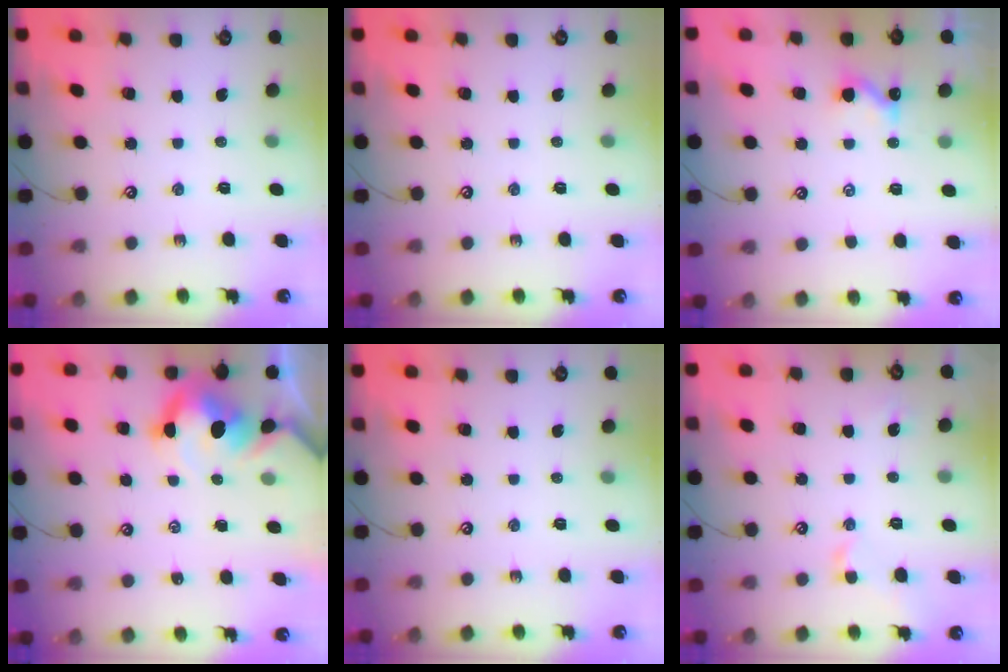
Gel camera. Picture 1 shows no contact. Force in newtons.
{"total": 0.0}
{"total": 0.0}
{"total": 7.3, "press": 7.2, "slide": 1.0}
{"total": 0.0}
{"total": 1.3, "press": 1.2, "slide": 0.4}